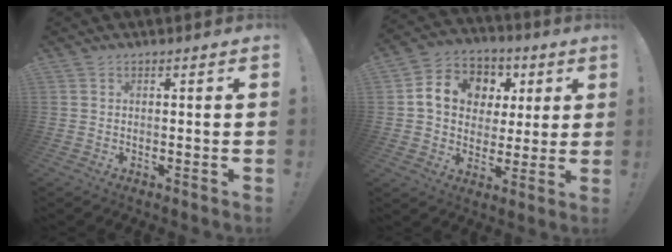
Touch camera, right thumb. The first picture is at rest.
{"total": 13.5, "force": [3.8, 11.2, 6.4], "torque": [-0.093, -0.009, 0.079]}